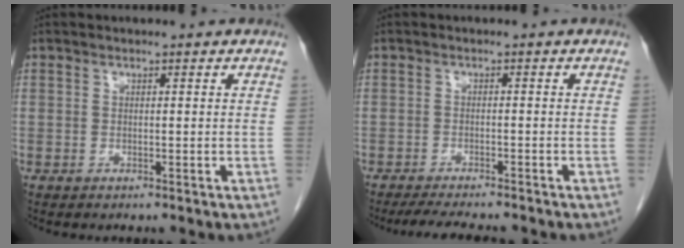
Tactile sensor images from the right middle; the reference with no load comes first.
{"total": 7.1, "force": [-6.2, 0.8, 3.3], "torque": [-0.050, -0.016, -0.093]}